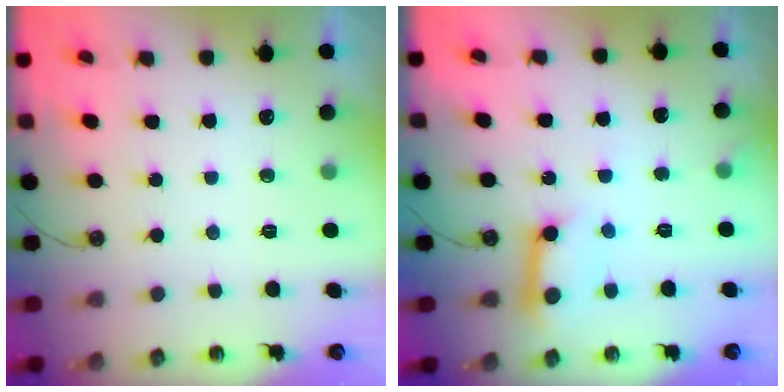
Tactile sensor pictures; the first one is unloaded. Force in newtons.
{"total": 12.3, "press": 12.3, "slide": 1.0}